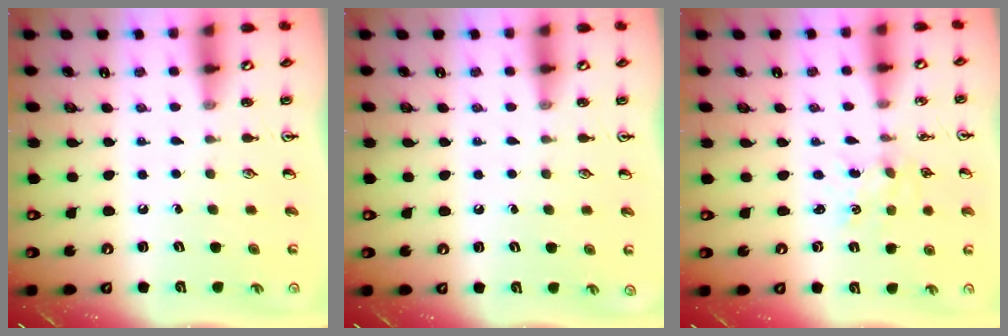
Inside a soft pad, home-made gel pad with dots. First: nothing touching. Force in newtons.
{"total": 0.0}
{"total": 1.4, "press": 1.4, "slide": 0.2}